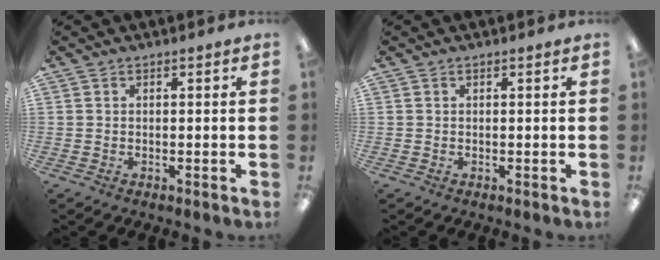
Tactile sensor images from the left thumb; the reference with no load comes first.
{"total": 0.0}